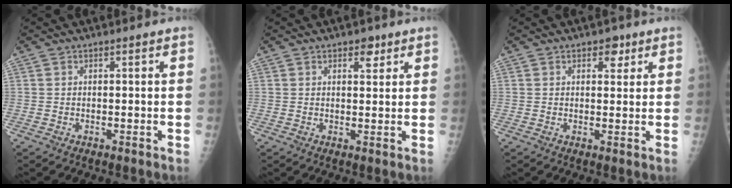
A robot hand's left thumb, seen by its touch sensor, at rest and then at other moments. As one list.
[{"total": 2.9, "force": [1.7, 1.6, 1.8], "torque": [-0.011, -0.008, 0.023]}, {"total": 3.1, "force": [1.7, 1.9, 1.7], "torque": [-0.004, -0.006, 0.021]}]